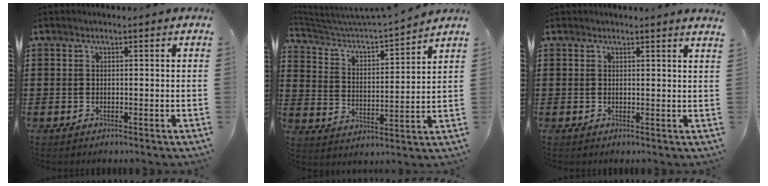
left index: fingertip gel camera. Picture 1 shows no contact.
{"total": 4.0, "force": [3.8, 0.3, 1.3], "torque": [-0.049, -0.037, 0.054]}
{"total": 1.2, "force": [1.1, -0.3, 0.4], "torque": [-0.008, -0.003, 0.021]}